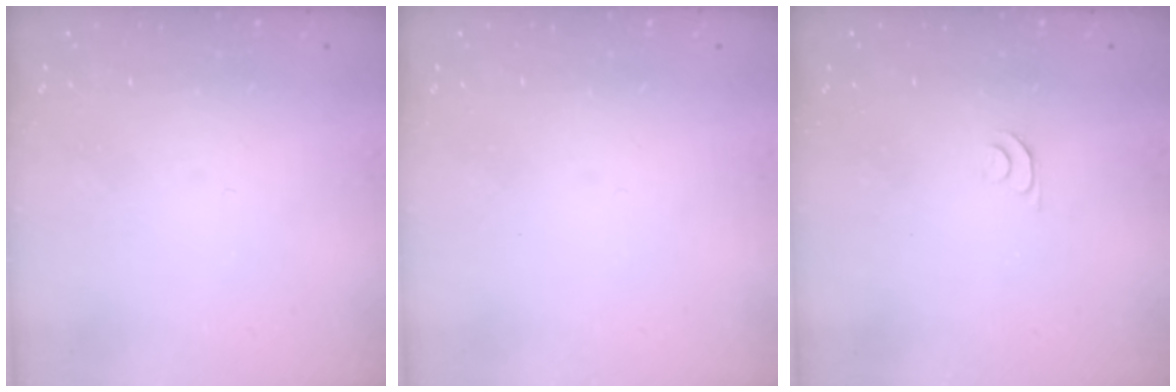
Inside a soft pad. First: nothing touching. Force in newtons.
{"total": 0.0}
{"total": 4.8, "press": 4.7, "slide": 0.6}